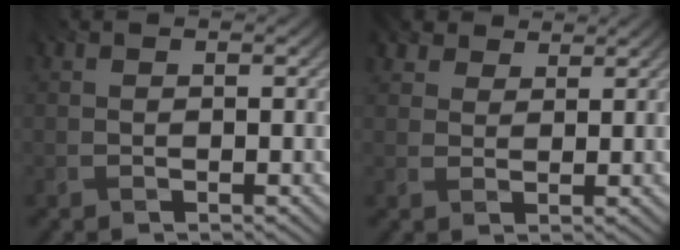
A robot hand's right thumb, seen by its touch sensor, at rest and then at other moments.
{"total": 3.4, "force": [2.7, 1.8, 1.1], "torque": [-0.027, -0.007, 0.057]}